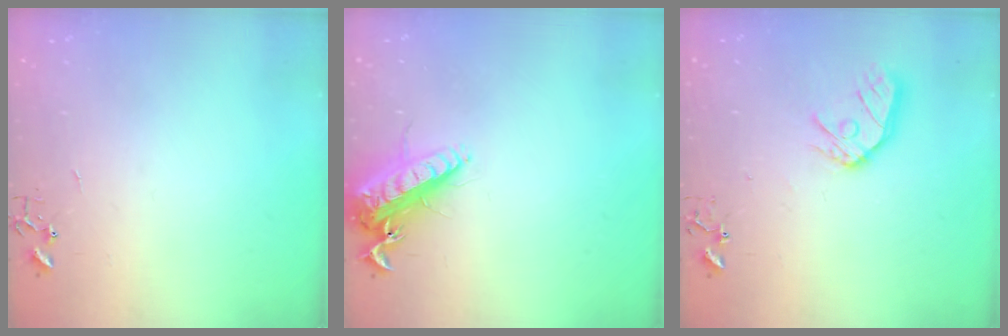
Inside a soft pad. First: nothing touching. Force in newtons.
{"total": 14.6, "press": 14.4, "slide": 2.8}
{"total": 11.3, "press": 11.2, "slide": 1.3}